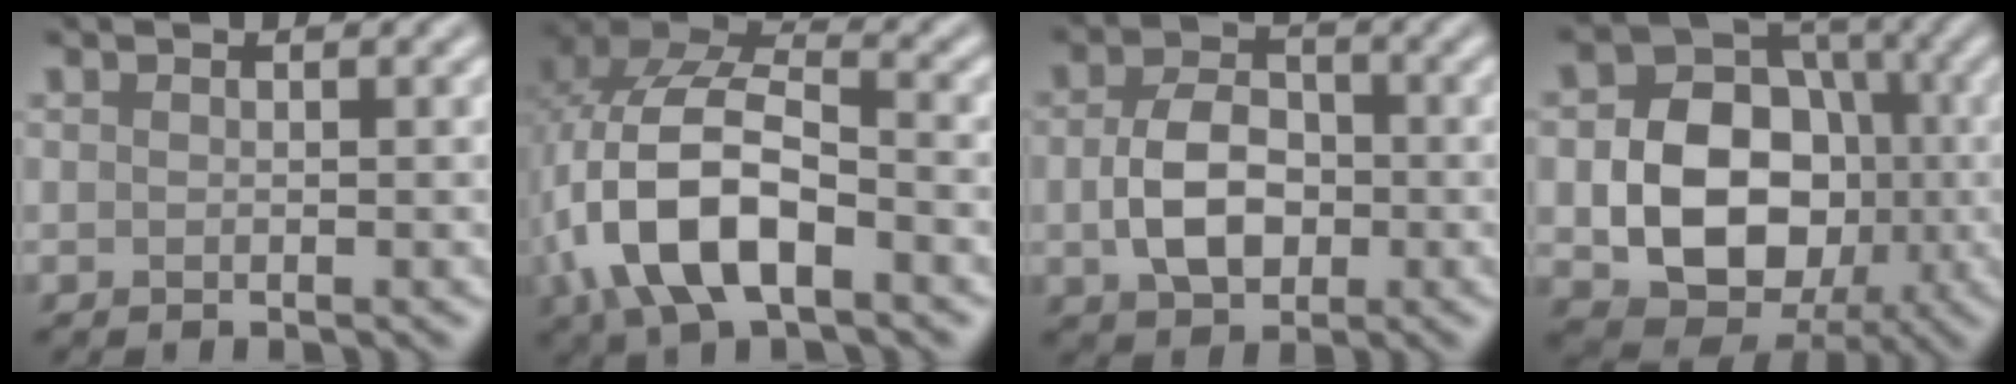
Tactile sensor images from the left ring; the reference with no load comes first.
{"total": 10.4, "force": [-3.4, 5.1, 8.5], "torque": [-0.177, 0.008, -0.071]}
{"total": 5.4, "force": [-0.5, 3.7, 3.9], "torque": [-0.080, -0.004, -0.012]}
{"total": 10.3, "force": [-1.6, 7.9, 6.5], "torque": [-0.103, 0.001, -0.035]}